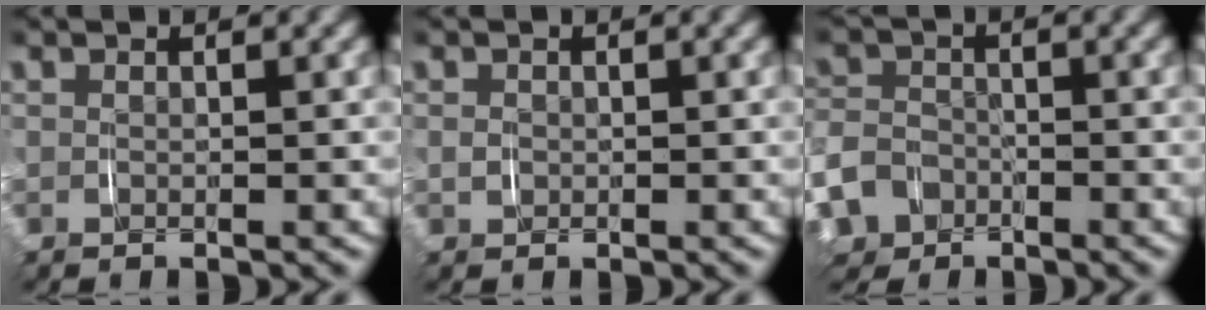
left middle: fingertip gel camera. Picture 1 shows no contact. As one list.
[{"total": 0.7, "force": [0.0, 0.7, 0.3], "torque": [-0.010, 0.000, 0.001]}, {"total": 7.4, "force": [-2.9, 6.5, 2.1], "torque": [-0.072, -0.023, -0.055]}]